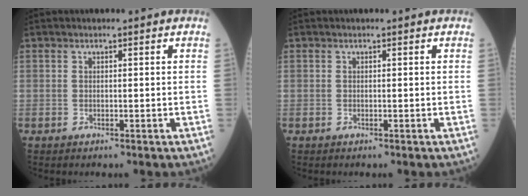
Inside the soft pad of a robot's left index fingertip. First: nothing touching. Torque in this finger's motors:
{"motor_torque": [-0.11, 0.11, 0.00, 0.00]}